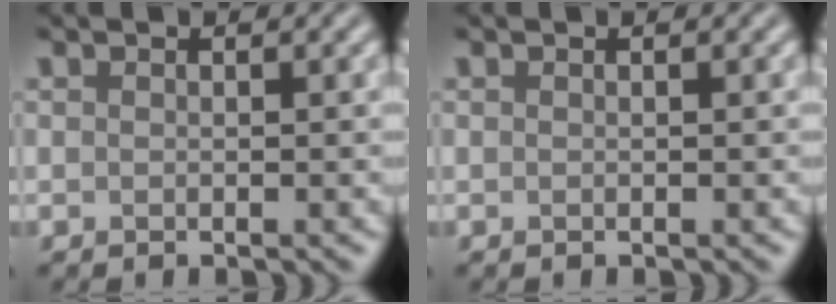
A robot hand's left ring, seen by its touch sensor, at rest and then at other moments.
{"total": 0.0}